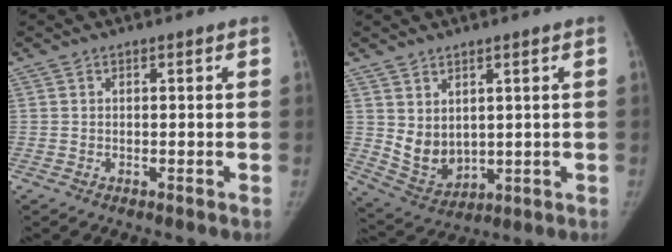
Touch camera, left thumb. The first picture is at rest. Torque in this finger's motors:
{"motor_torque": [0.04, 0.04, 0.38, -0.39, 0.01]}